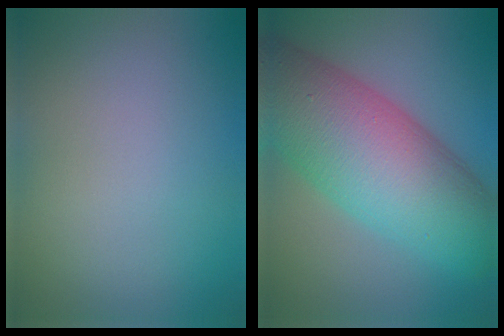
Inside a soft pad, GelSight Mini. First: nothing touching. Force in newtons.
{"total": 13.7, "press": 13.7, "slide": 0.4}